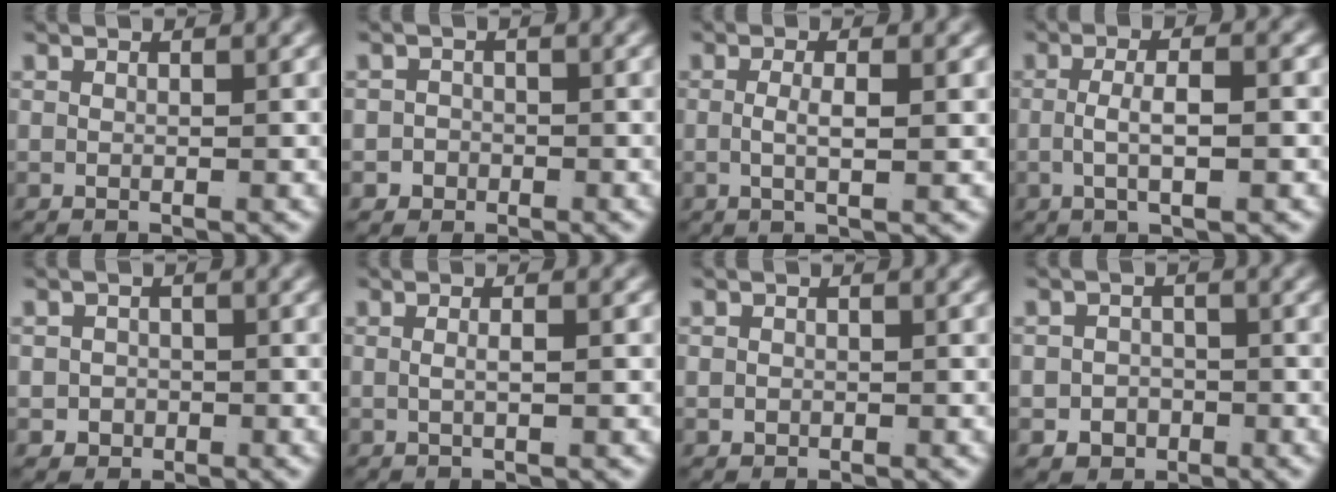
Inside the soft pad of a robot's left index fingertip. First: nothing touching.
{"total": 2.6, "force": [-1.3, 2.3, 0.2], "torque": [-0.009, -0.017, -0.021]}
{"total": 2.2, "force": [-0.2, -0.1, 2.2], "torque": [-0.048, -0.010, 0.004]}
{"total": 3.4, "force": [-0.6, 0.5, 3.3], "torque": [-0.057, 0.000, -0.008]}
{"total": 2.7, "force": [-1.1, 2.4, 0.6], "torque": [-0.015, -0.017, -0.015]}
{"total": 1.4, "force": [-0.3, -0.5, 1.2], "torque": [-0.024, -0.007, 0.000]}
{"total": 0.9, "force": [-0.3, 0.8, 0.3], "torque": [-0.015, -0.011, 0.003]}
{"total": 3.7, "force": [-1.8, 3.2, 0.8], "torque": [-0.005, -0.014, -0.028]}